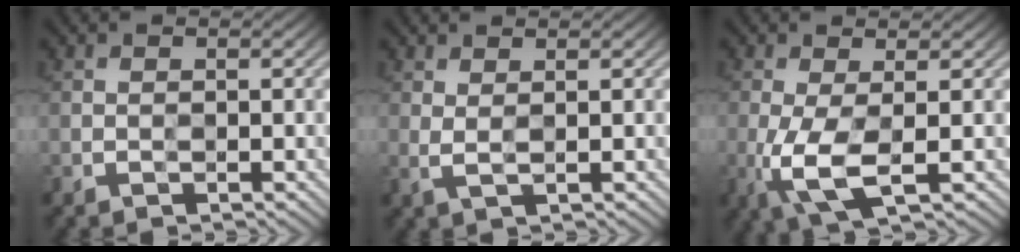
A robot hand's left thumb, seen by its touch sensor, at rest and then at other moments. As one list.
[{"total": 1.6, "force": [1.3, -0.1, 0.9], "torque": [-0.022, 0.002, 0.027]}, {"total": 5.4, "force": [-1.3, 1.7, 5.0], "torque": [-0.132, -0.004, -0.026]}]